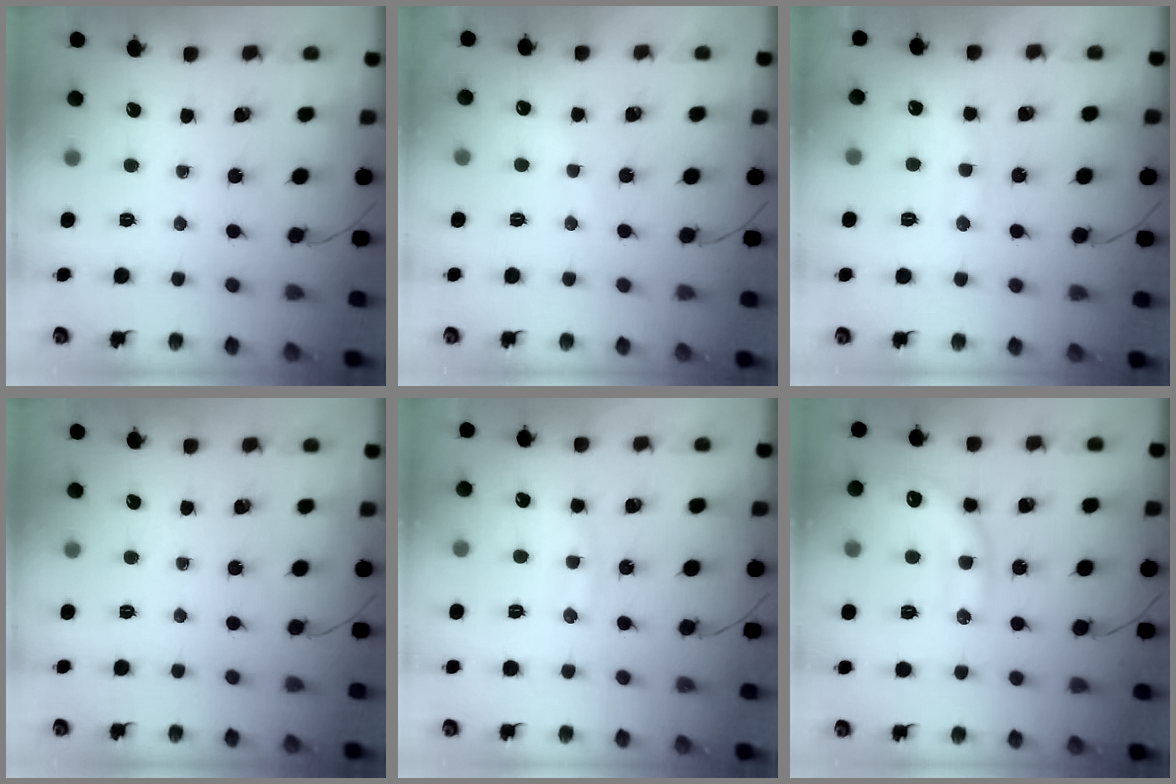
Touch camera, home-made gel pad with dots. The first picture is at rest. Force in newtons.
{"total": 5.3, "press": 5.2, "slide": 0.9}
{"total": 10.1, "press": 10.0, "slide": 1.0}
{"total": 0.0}
{"total": 8.4, "press": 8.3, "slide": 0.7}
{"total": 14.9, "press": 14.9, "slide": 1.2}